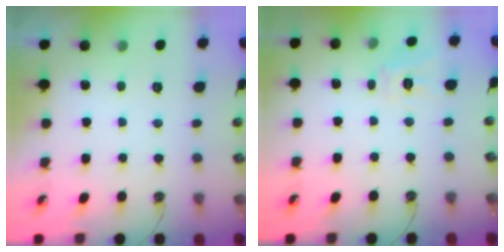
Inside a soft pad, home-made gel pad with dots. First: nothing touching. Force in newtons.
{"total": 5.8, "press": 5.8, "slide": 0.6}